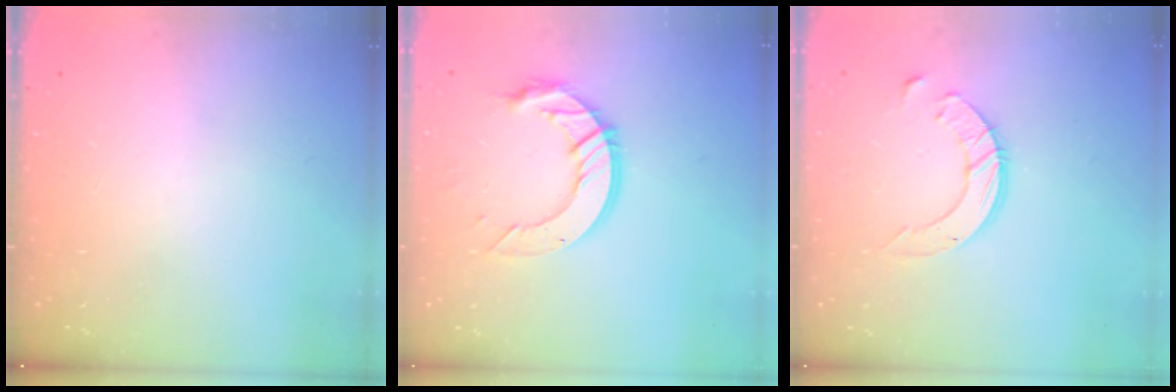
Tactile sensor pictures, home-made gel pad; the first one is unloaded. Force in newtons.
{"total": 12.3, "press": 12.2, "slide": 1.2}
{"total": 9.7, "press": 9.6, "slide": 0.8}